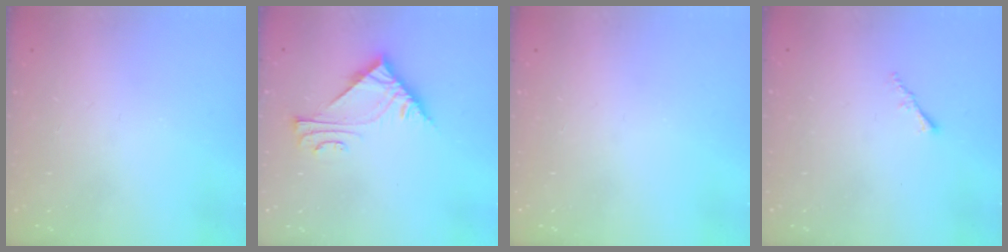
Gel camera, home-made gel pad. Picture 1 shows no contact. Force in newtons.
{"total": 7.0, "press": 7.0, "slide": 0.2}
{"total": 0.0}
{"total": 1.0, "press": 1.0, "slide": 0.4}